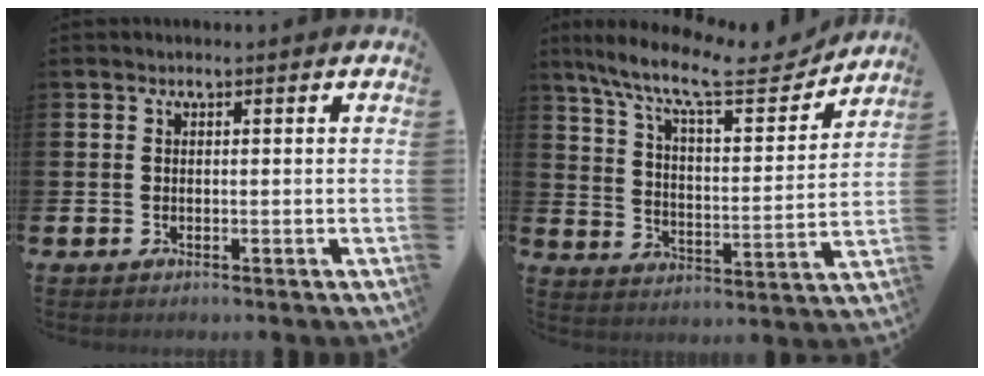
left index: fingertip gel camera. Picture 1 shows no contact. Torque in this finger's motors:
{"motor_torque": [0.61, -1.52, 0.51, 0.18]}